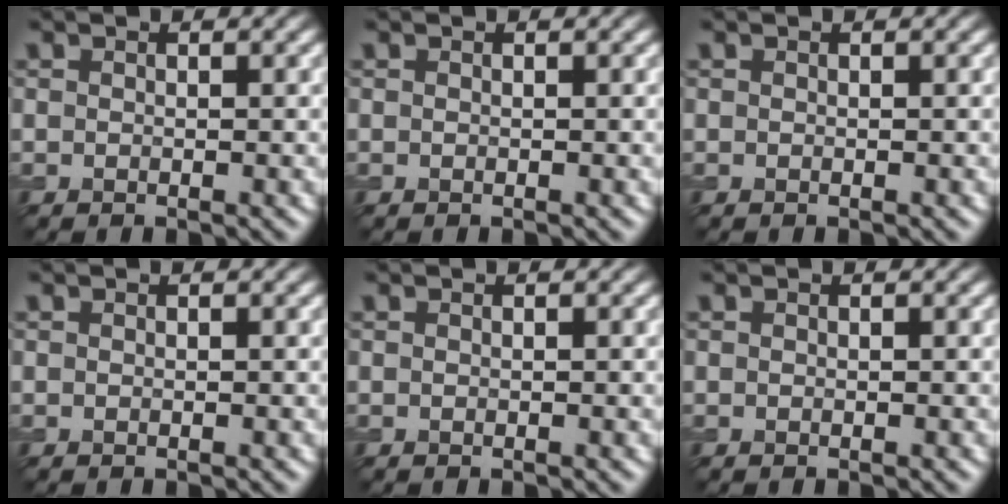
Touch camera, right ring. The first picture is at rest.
{"total": 0.0}
{"total": 0.0}
{"total": 0.0}
{"total": 0.0}
{"total": 0.0}